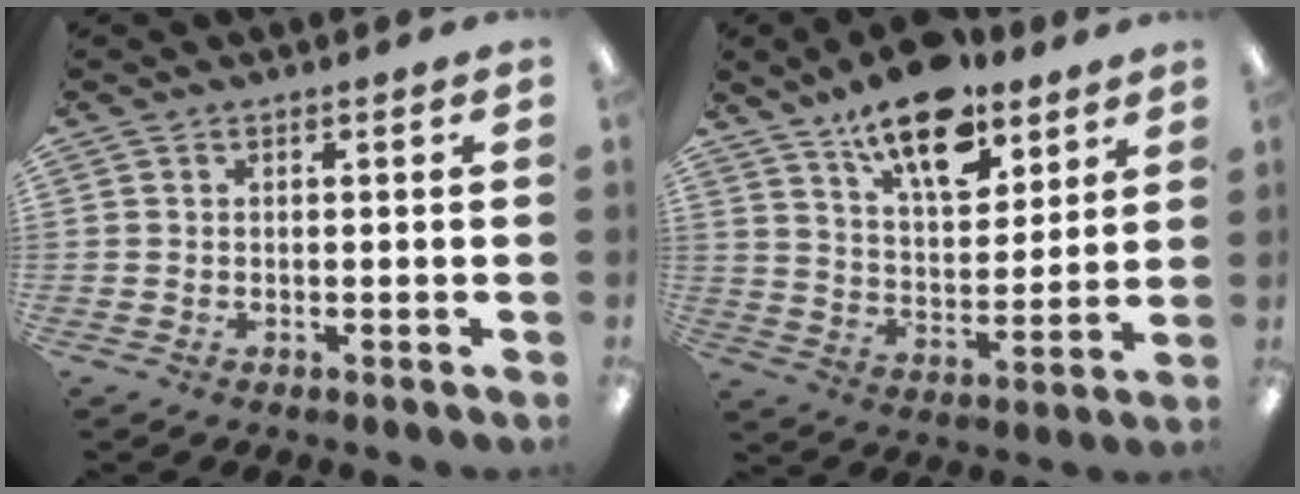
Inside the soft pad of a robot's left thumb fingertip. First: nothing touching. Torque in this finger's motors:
{"motor_torque": [0.46, 0.48, 1.43, -1.34, 0.36]}